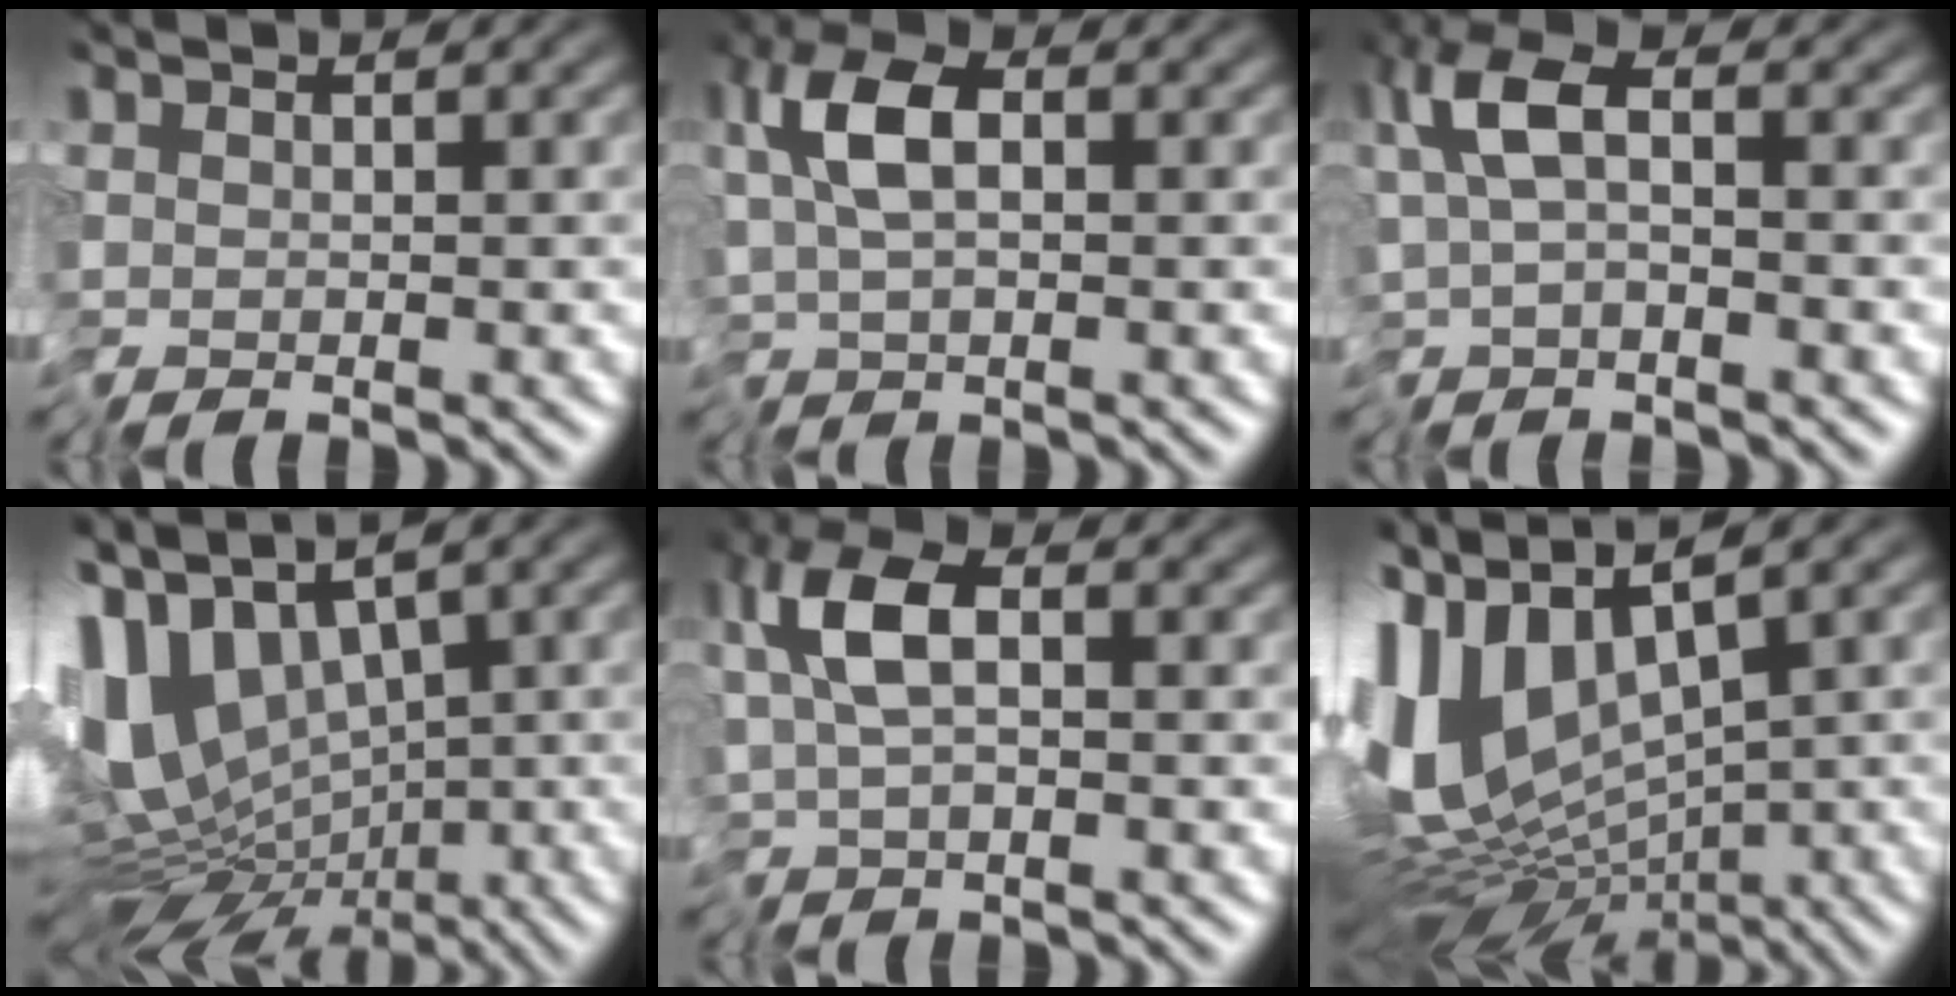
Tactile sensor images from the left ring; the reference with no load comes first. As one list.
[{"total": 4.3, "force": [-0.8, 1.9, 3.8], "torque": [-0.065, 0.009, -0.024]}, {"total": 4.7, "force": [-1.2, 2.2, 4.0], "torque": [-0.089, -0.001, -0.033]}, {"total": 13.7, "force": [-0.4, 8.0, 11.1], "torque": [-0.195, -0.010, 0.032]}, {"total": 5.1, "force": [-0.9, 2.2, 4.5], "torque": [-0.085, 0.008, -0.031]}, {"total": 12.0, "force": [0.3, 6.5, 10.0], "torque": [-0.221, -0.001, 0.026]}]